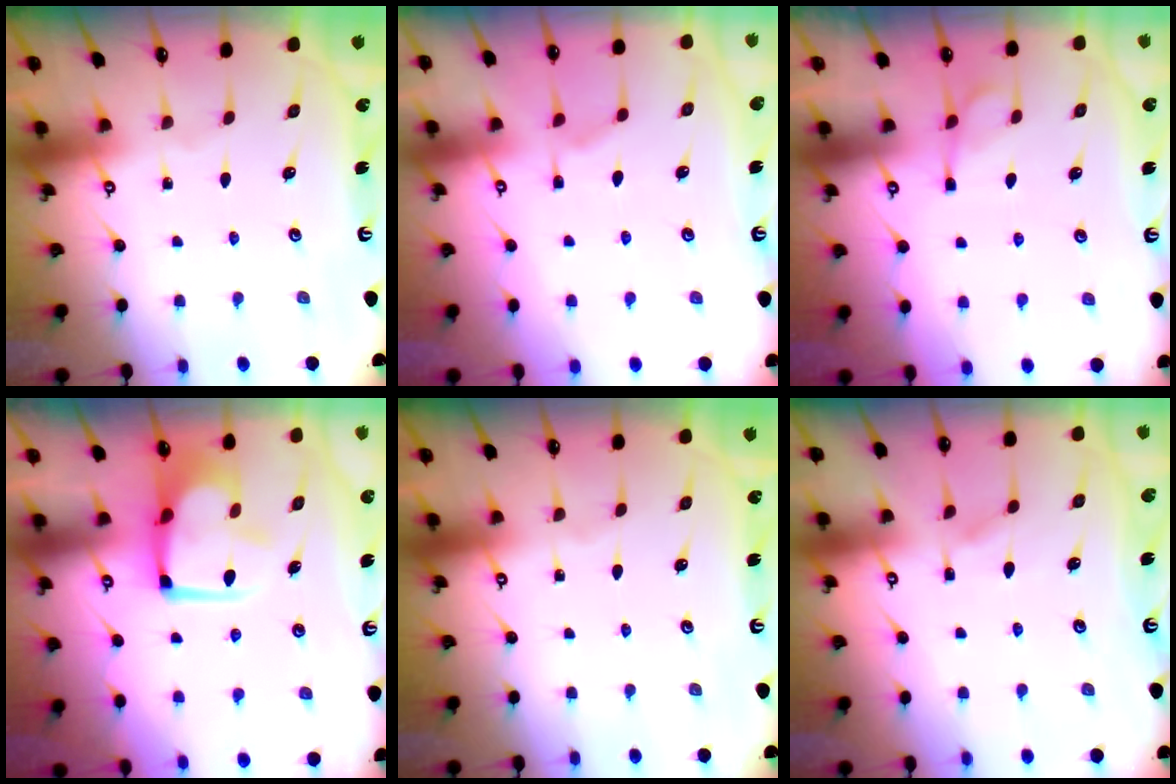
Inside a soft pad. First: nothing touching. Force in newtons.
{"total": 1.6, "press": 0.9, "slide": 1.4}
{"total": 2.0, "press": 1.4, "slide": 1.3}
{"total": 4.2, "press": 4.2, "slide": 0.8}
{"total": 0.0}
{"total": 4.8, "press": 4.8, "slide": 0.5}